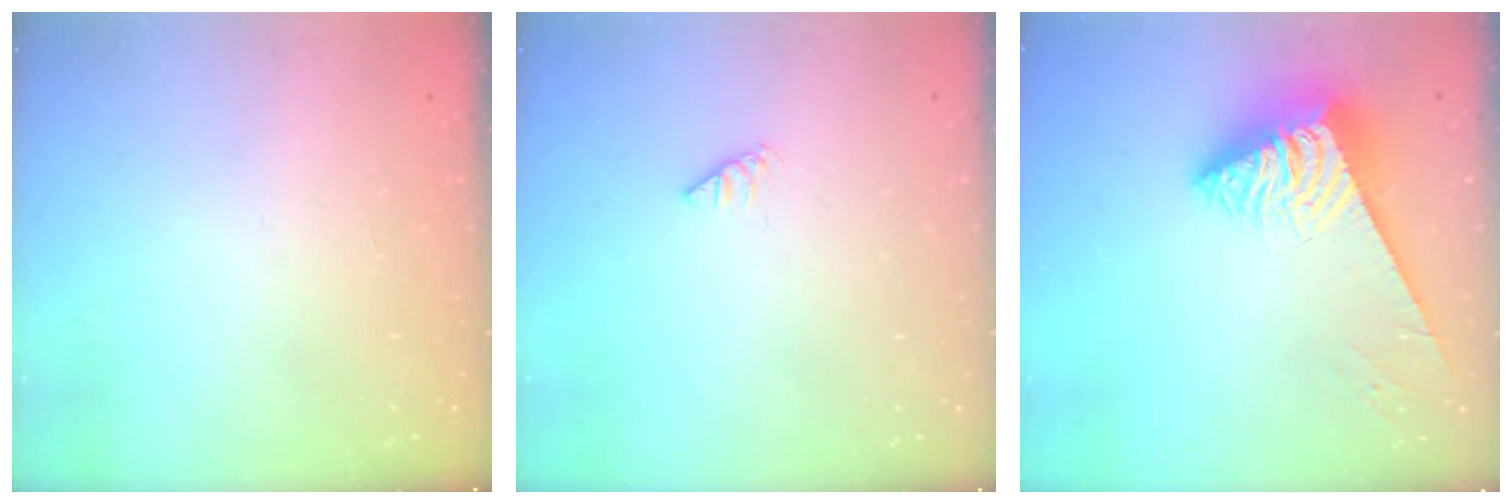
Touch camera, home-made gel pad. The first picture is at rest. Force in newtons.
{"total": 0.0}
{"total": 6.6, "press": 6.6, "slide": 0.9}